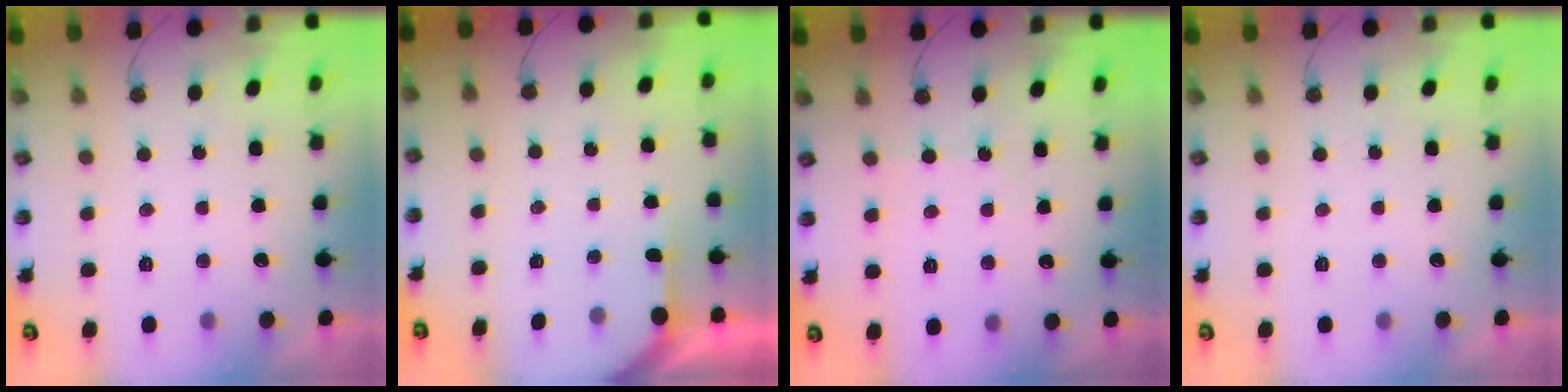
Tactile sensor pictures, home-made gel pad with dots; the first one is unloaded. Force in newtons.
{"total": 1.6, "press": 1.6, "slide": 0.2}
{"total": 1.0, "press": 1.0, "slide": 0.2}
{"total": 0.0}